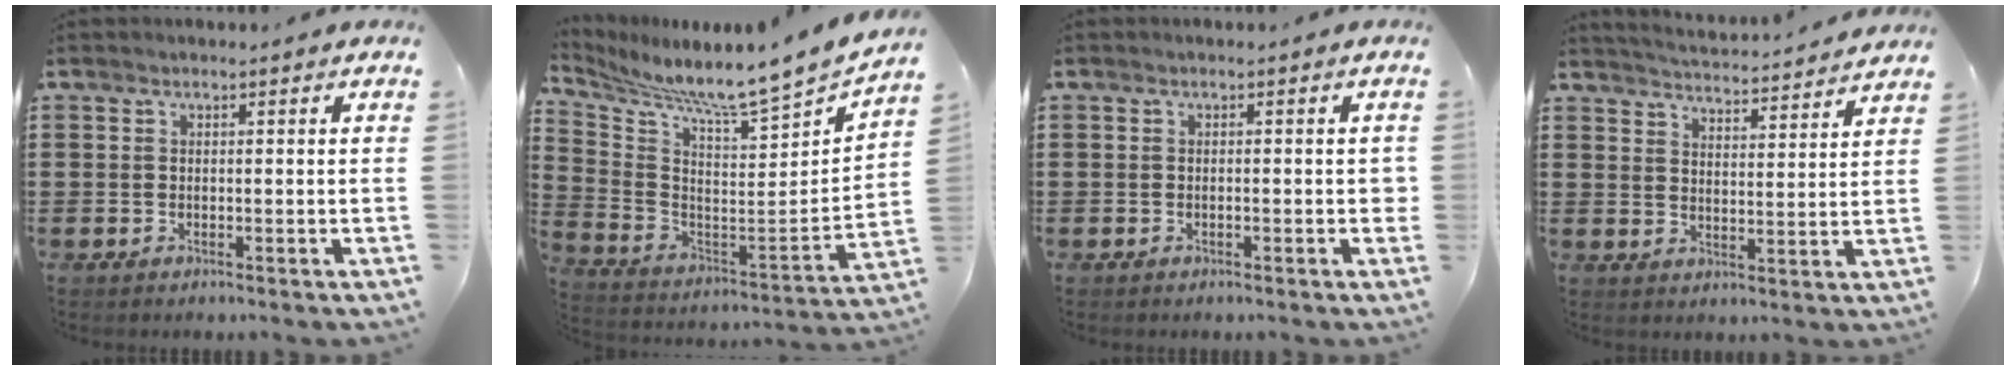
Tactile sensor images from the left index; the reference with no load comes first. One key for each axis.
{"total": 6.0, "fx": 5.7, "fy": -1.0, "fz": 1.4, "tx": -0.055, "ty": -0.074, "tz": 0.080}
{"total": 1.0, "fx": -0.4, "fy": 0.3, "fz": 0.9, "tx": -0.017, "ty": -0.001, "tz": -0.007}
{"total": 3.7, "fx": 3.7, "fy": -0.8, "fz": 0.1, "tx": -0.020, "ty": -0.033, "tz": 0.059}